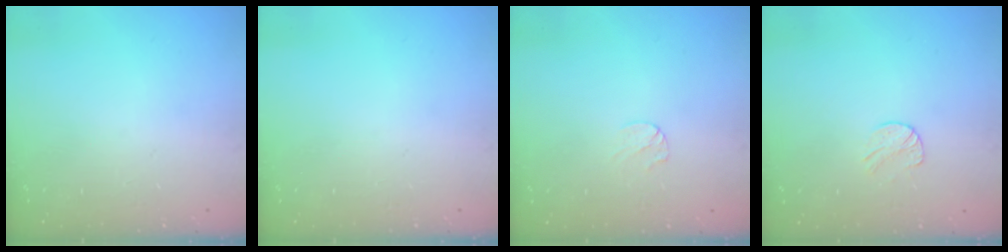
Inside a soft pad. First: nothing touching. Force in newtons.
{"total": 0.0}
{"total": 4.0, "press": 4.0, "slide": 0.4}
{"total": 5.4, "press": 5.4, "slide": 0.5}